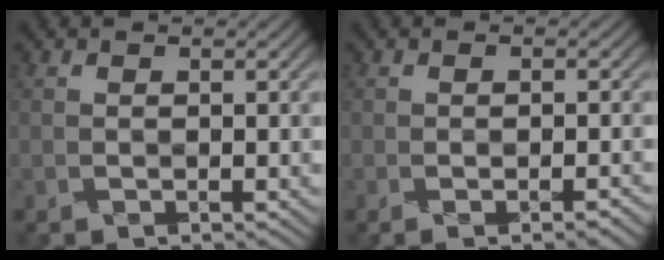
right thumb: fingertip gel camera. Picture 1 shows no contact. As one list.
[{"total": 1.9, "force": [-0.9, 0.2, 1.7], "torque": [-0.026, 0.004, -0.016]}]